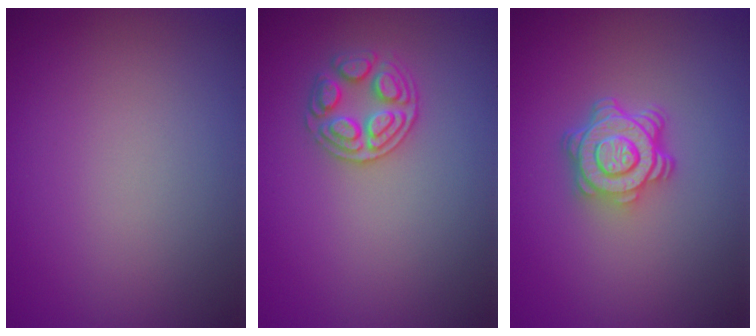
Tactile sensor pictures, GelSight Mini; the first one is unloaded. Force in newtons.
{"total": 2.6, "press": 2.6, "slide": 0.2}
{"total": 4.9, "press": 3.8, "slide": 3.2}